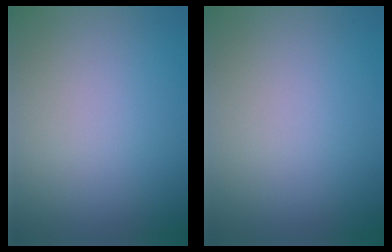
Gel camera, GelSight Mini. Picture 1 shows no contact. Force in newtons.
{"total": 0.0}